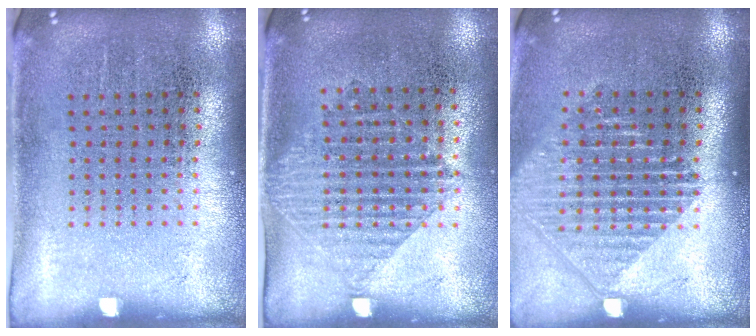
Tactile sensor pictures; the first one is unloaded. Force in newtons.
{"total": 1.2, "press": 1.0, "slide": 0.6}
{"total": 1.4, "press": 1.3, "slide": 0.6}